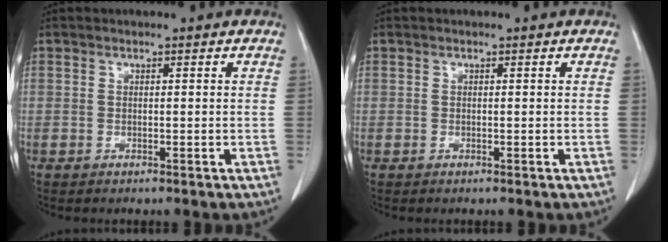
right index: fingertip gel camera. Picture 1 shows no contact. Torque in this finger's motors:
{"motor_torque": [0.00, 0.00, 0.00, 0.00]}